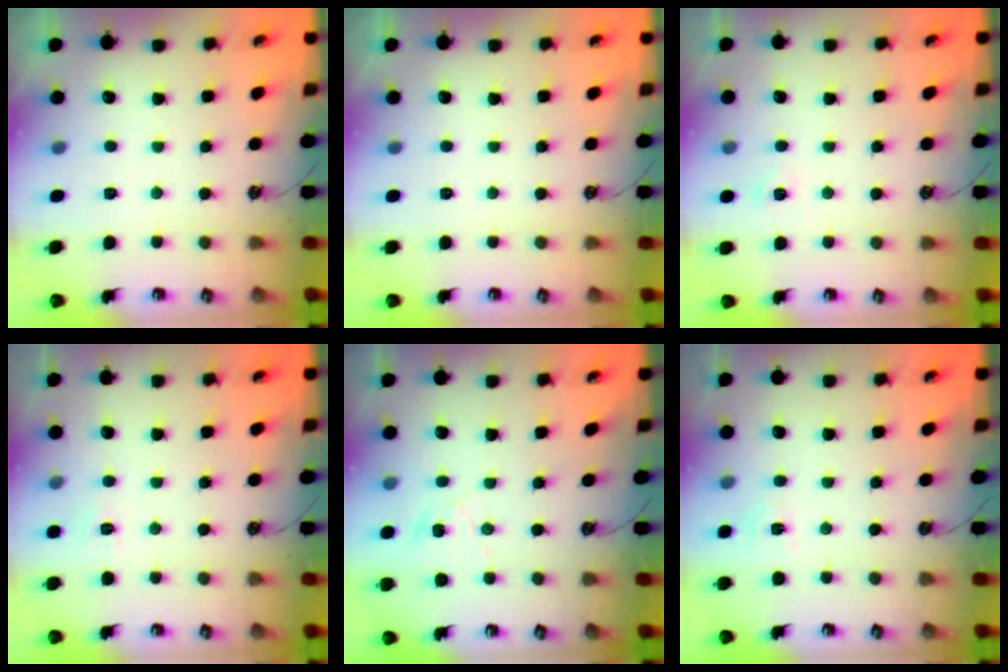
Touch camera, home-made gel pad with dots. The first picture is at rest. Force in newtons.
{"total": 0.0}
{"total": 4.1, "press": 4.1, "slide": 0.5}
{"total": 4.5, "press": 4.4, "slide": 0.4}
{"total": 3.6, "press": 3.6, "slide": 0.4}
{"total": 3.1, "press": 3.0, "slide": 0.4}